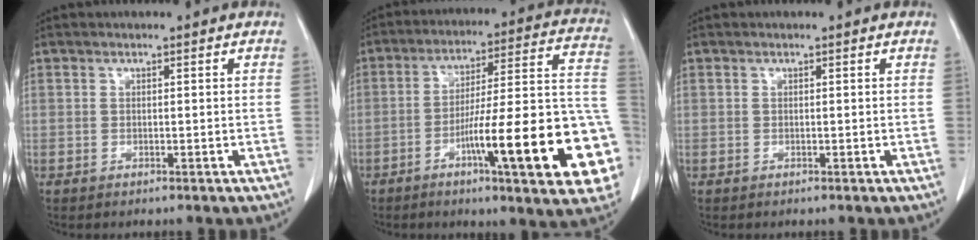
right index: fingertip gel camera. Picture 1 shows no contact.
{"total": 22.7, "force": [-7.9, 2.1, 21.2], "torque": [-0.220, 0.015, -0.108]}
{"total": 0.0}